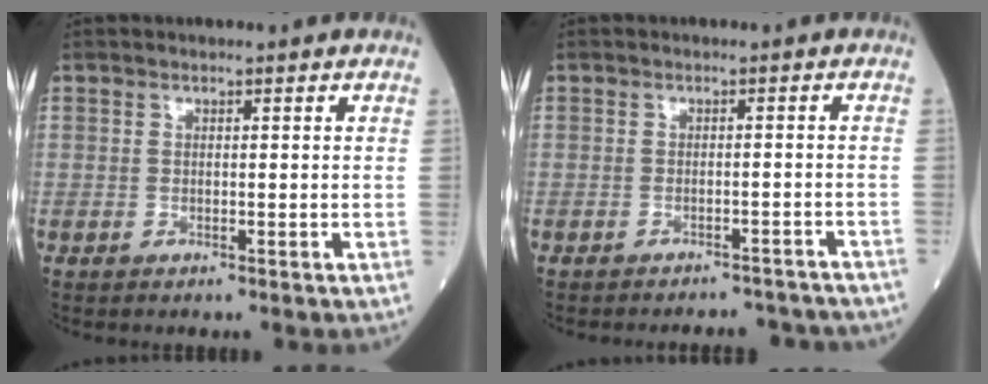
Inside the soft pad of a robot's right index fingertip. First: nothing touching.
{"total": 7.7, "force": [-7.5, 1.5, 1.2], "torque": [-0.004, 0.006, -0.076]}